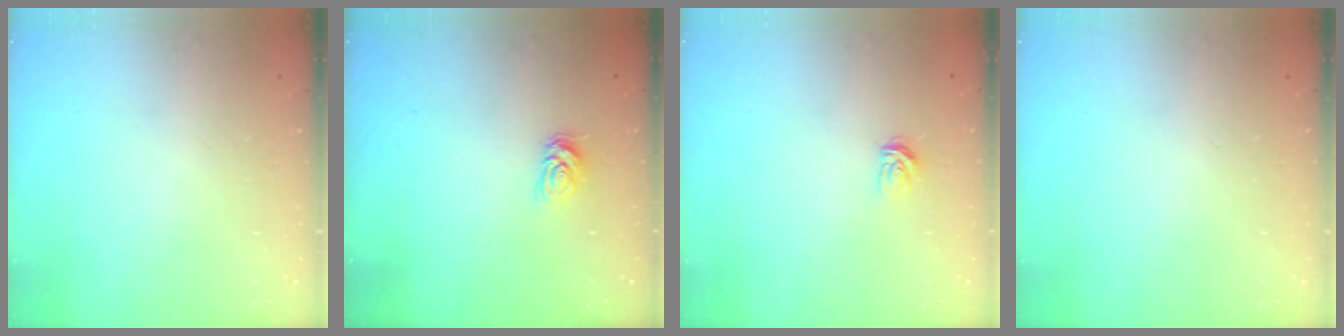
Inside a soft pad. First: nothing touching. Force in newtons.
{"total": 5.1, "press": 5.1, "slide": 0.6}
{"total": 3.4, "press": 3.4, "slide": 0.4}
{"total": 0.0}